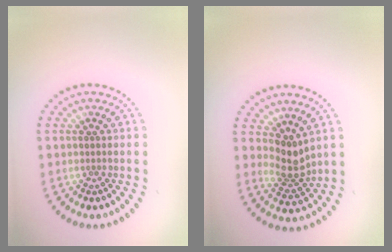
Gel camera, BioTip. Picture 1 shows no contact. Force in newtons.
{"total": 2.8, "press": 2.2, "slide": 1.8}